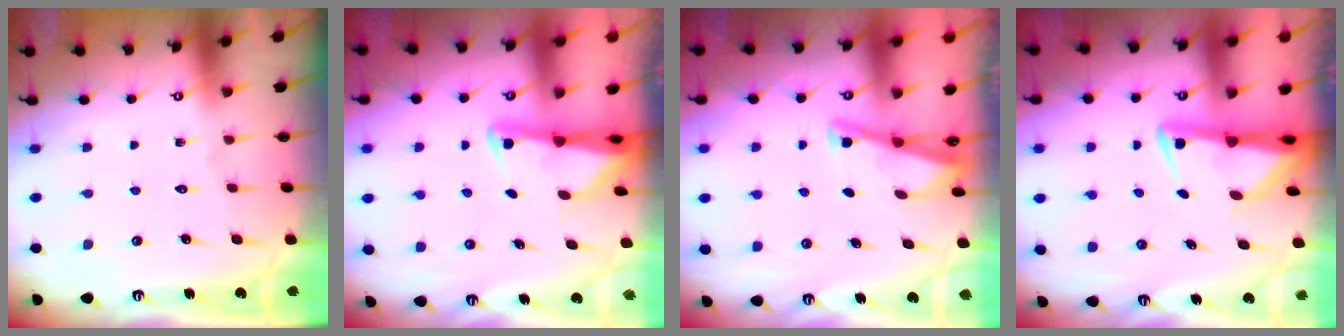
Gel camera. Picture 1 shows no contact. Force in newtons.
{"total": 2.4, "press": 2.3, "slide": 0.5}
{"total": 2.9, "press": 2.9, "slide": 0.2}
{"total": 3.2, "press": 3.1, "slide": 0.7}